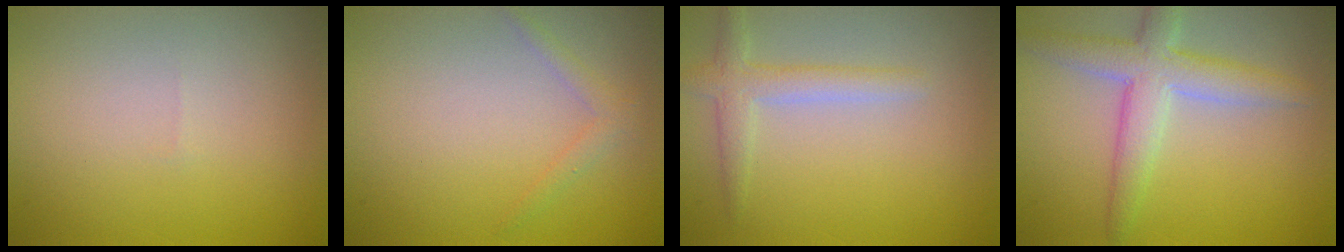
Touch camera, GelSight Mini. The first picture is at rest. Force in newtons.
{"total": 1.2, "press": 1.2, "slide": 0.1}
{"total": 2.4, "press": 2.4, "slide": 0.1}
{"total": 4.6, "press": 4.6, "slide": 0.4}